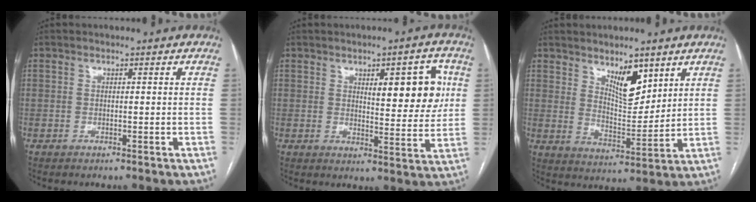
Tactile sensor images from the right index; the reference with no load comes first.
{"total": 9.2, "force": [2.8, 2.9, 8.3], "torque": [-0.105, 0.010, 0.041]}
{"total": 7.4, "force": [4.5, 2.7, 5.2], "torque": [-0.090, -0.011, 0.083]}